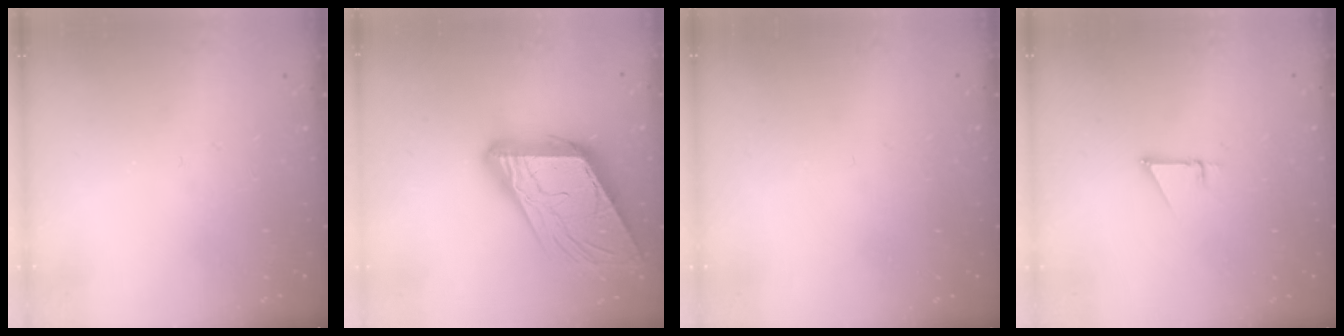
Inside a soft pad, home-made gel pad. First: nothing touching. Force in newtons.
{"total": 17.5, "press": 17.4, "slide": 1.8}
{"total": 1.6, "press": 1.6, "slide": 0.1}
{"total": 1.4, "press": 1.4, "slide": 0.0}